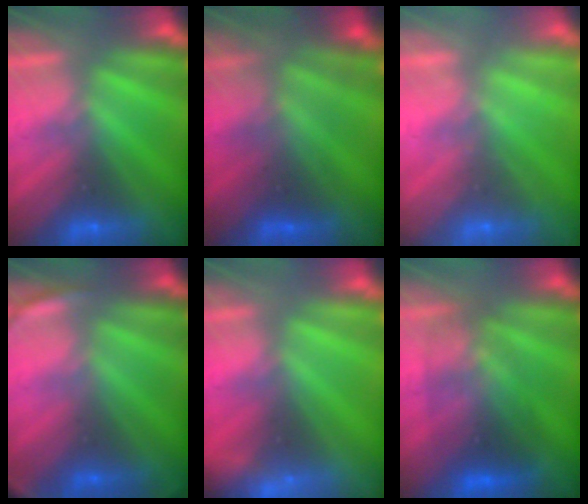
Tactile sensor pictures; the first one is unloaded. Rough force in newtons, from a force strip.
{"total": 4.9}
{"total": 2.4}
{"total": 2.7}
{"total": 3.3}
{"total": 3.2}